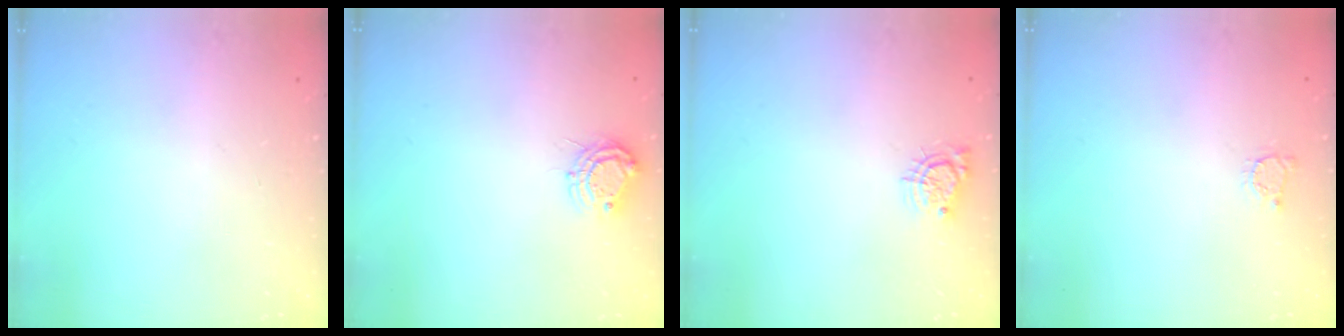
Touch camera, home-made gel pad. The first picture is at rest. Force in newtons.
{"total": 7.8, "press": 7.7, "slide": 0.7}
{"total": 5.5, "press": 5.5, "slide": 0.4}
{"total": 2.2, "press": 2.2, "slide": 0.3}